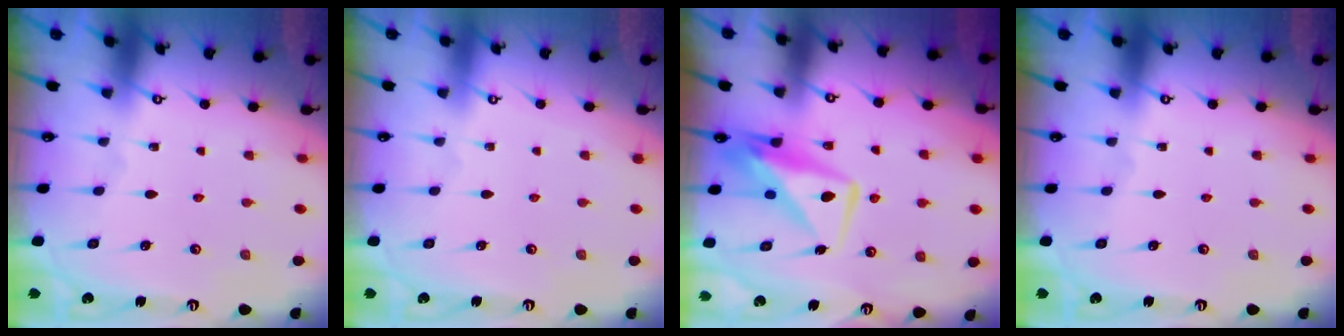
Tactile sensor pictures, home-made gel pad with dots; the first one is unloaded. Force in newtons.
{"total": 4.0, "press": 4.0, "slide": 0.1}
{"total": 9.3, "press": 9.3, "slide": 0.9}
{"total": 0.0}